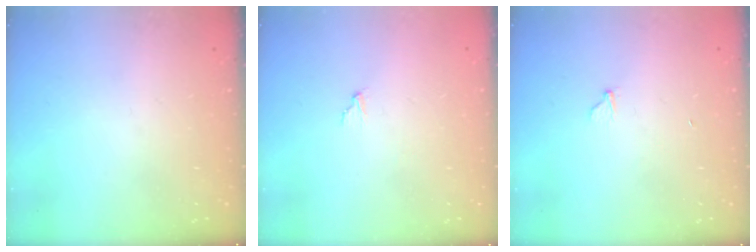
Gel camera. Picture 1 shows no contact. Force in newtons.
{"total": 2.0, "press": 2.0, "slide": 0.1}
{"total": 3.3, "press": 3.3, "slide": 0.3}